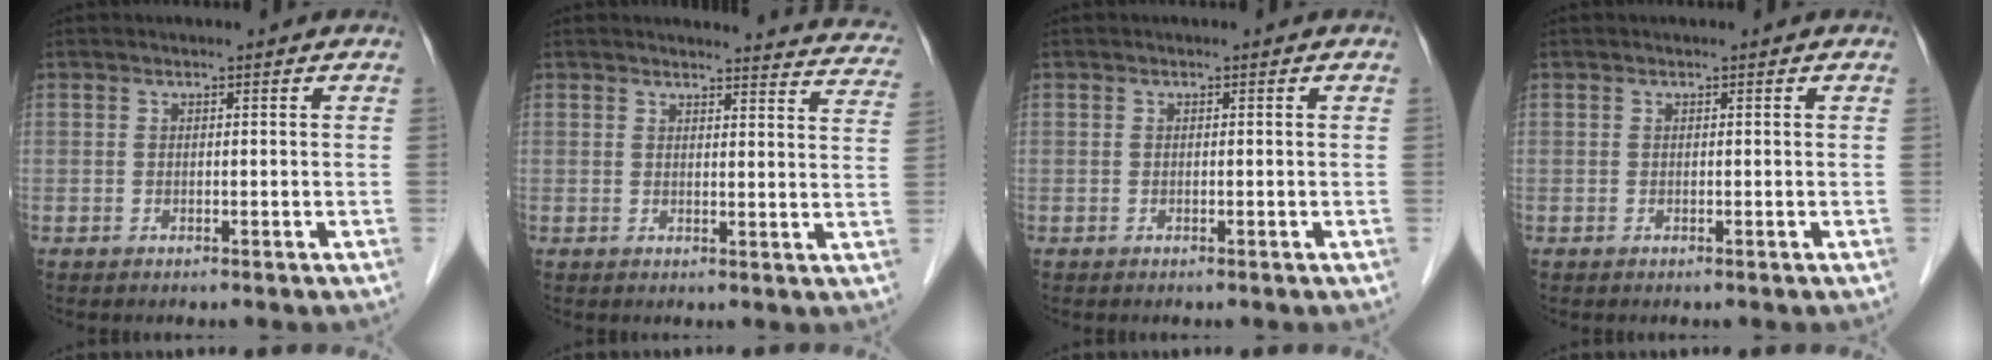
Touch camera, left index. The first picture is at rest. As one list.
[{"total": 13.1, "force": [12.9, 1.5, 1.6], "torque": [0.017, -0.067, 0.106]}, {"total": 0.0}, {"total": 0.0}]